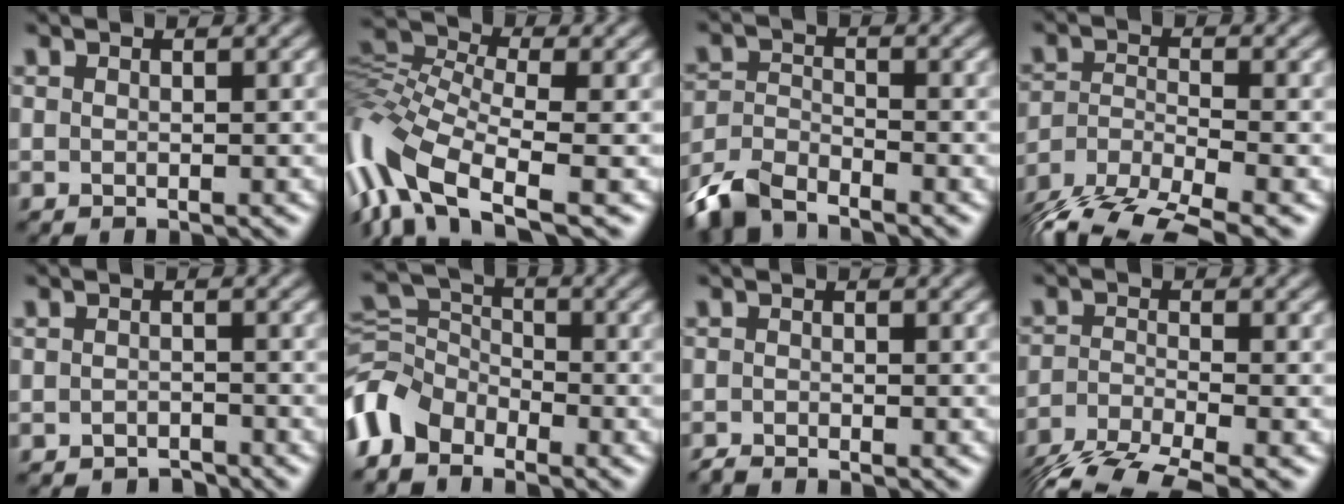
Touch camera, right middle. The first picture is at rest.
{"total": 10.5, "force": [-4.8, 4.8, 8.0], "torque": [-0.175, -0.003, -0.108]}
{"total": 4.8, "force": [-4.2, 1.5, 2.0], "torque": [-0.038, -0.006, -0.093]}
{"total": 8.2, "force": [-6.5, 2.5, 4.3], "torque": [-0.079, -0.017, -0.119]}
{"total": 1.2, "force": [-1.2, 0.4, 0.1], "torque": [0.000, 0.004, -0.020]}
{"total": 5.6, "force": [-3.9, 3.4, 2.2], "torque": [-0.052, 0.003, -0.095]}
{"total": 1.1, "force": [-1.1, 0.0, 0.3], "torque": [-0.001, -0.007, -0.025]}
{"total": 6.6, "force": [-5.2, 1.6, 3.7], "torque": [-0.070, -0.014, -0.100]}